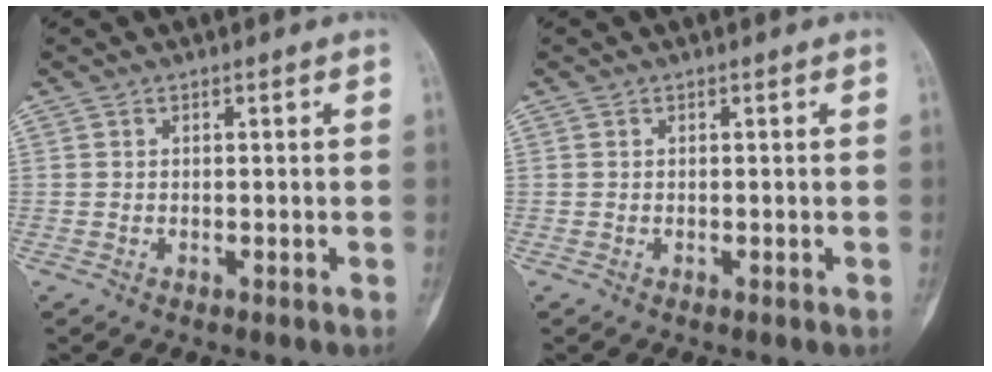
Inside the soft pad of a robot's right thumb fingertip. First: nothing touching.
{"total": 0.0}